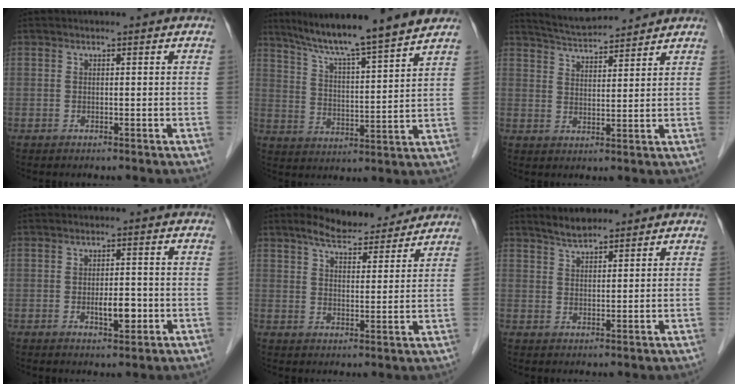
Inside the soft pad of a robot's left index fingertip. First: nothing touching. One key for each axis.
{"total": 14.2, "fx": 12.5, "fy": -0.5, "fz": 6.8, "tx": -0.116, "ty": 0.015, "tz": 0.192}
{"total": 8.2, "fx": 7.9, "fy": 0.6, "fz": 2.0, "tx": -0.048, "ty": 0.024, "tz": 0.135}
{"total": 3.6, "fx": -1.0, "fy": 1.3, "fz": 3.2, "tx": -0.053, "ty": 0.000, "tz": -0.012}
{"total": 9.7, "fx": 8.8, "fy": 2.3, "fz": 3.6, "tx": -0.057, "ty": 0.017, "tz": 0.130}
{"total": 3.9, "fx": 3.5, "fy": 1.0, "fz": 1.3, "tx": -0.030, "ty": 0.011, "tz": 0.064}